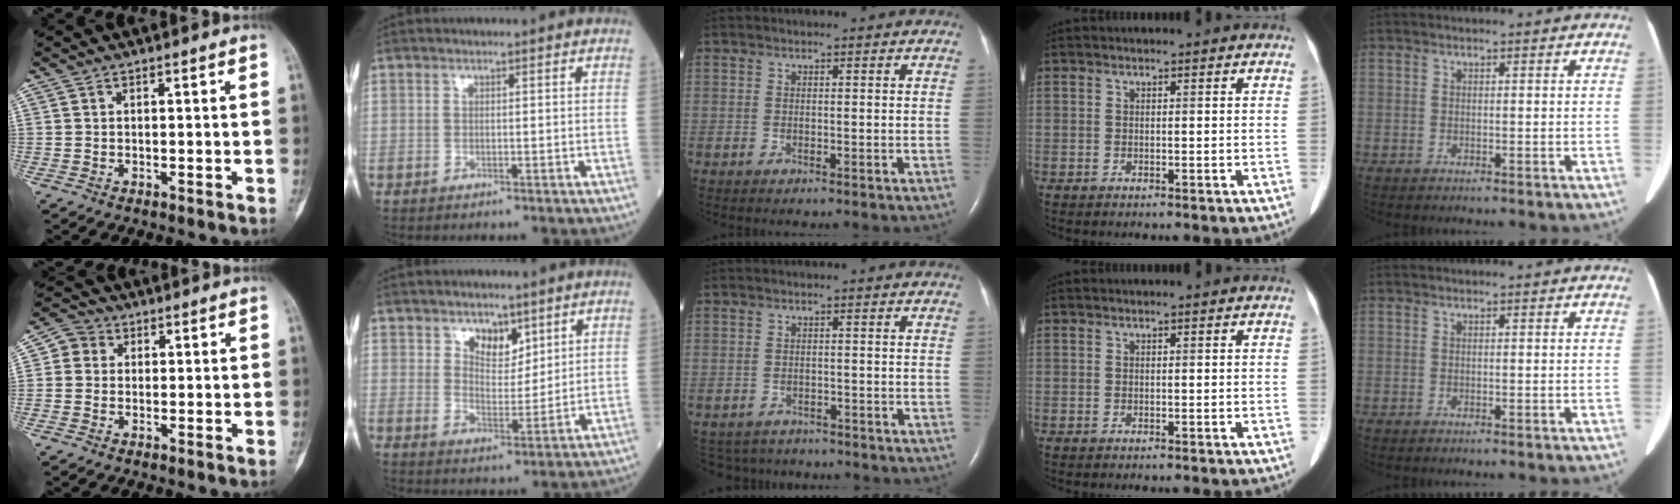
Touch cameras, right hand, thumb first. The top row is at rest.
{"thumb": {"total": 3.9, "force": [0.7, 3.6, 1.3], "torque": [-0.002, 0.005, 0.005]}, "index": {"total": 5.2, "force": [3.3, 2.9, 2.9], "torque": [-0.041, -0.004, 0.060]}, "middle": {"total": 5.2, "force": [-4.8, 2.0, -0.1], "torque": [0.000, 0.003, -0.067]}}